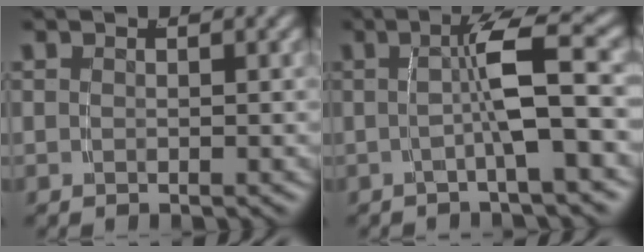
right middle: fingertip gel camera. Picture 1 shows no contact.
{"total": 4.0, "force": [-0.4, -0.5, 3.9], "torque": [-0.053, 0.014, -0.008]}